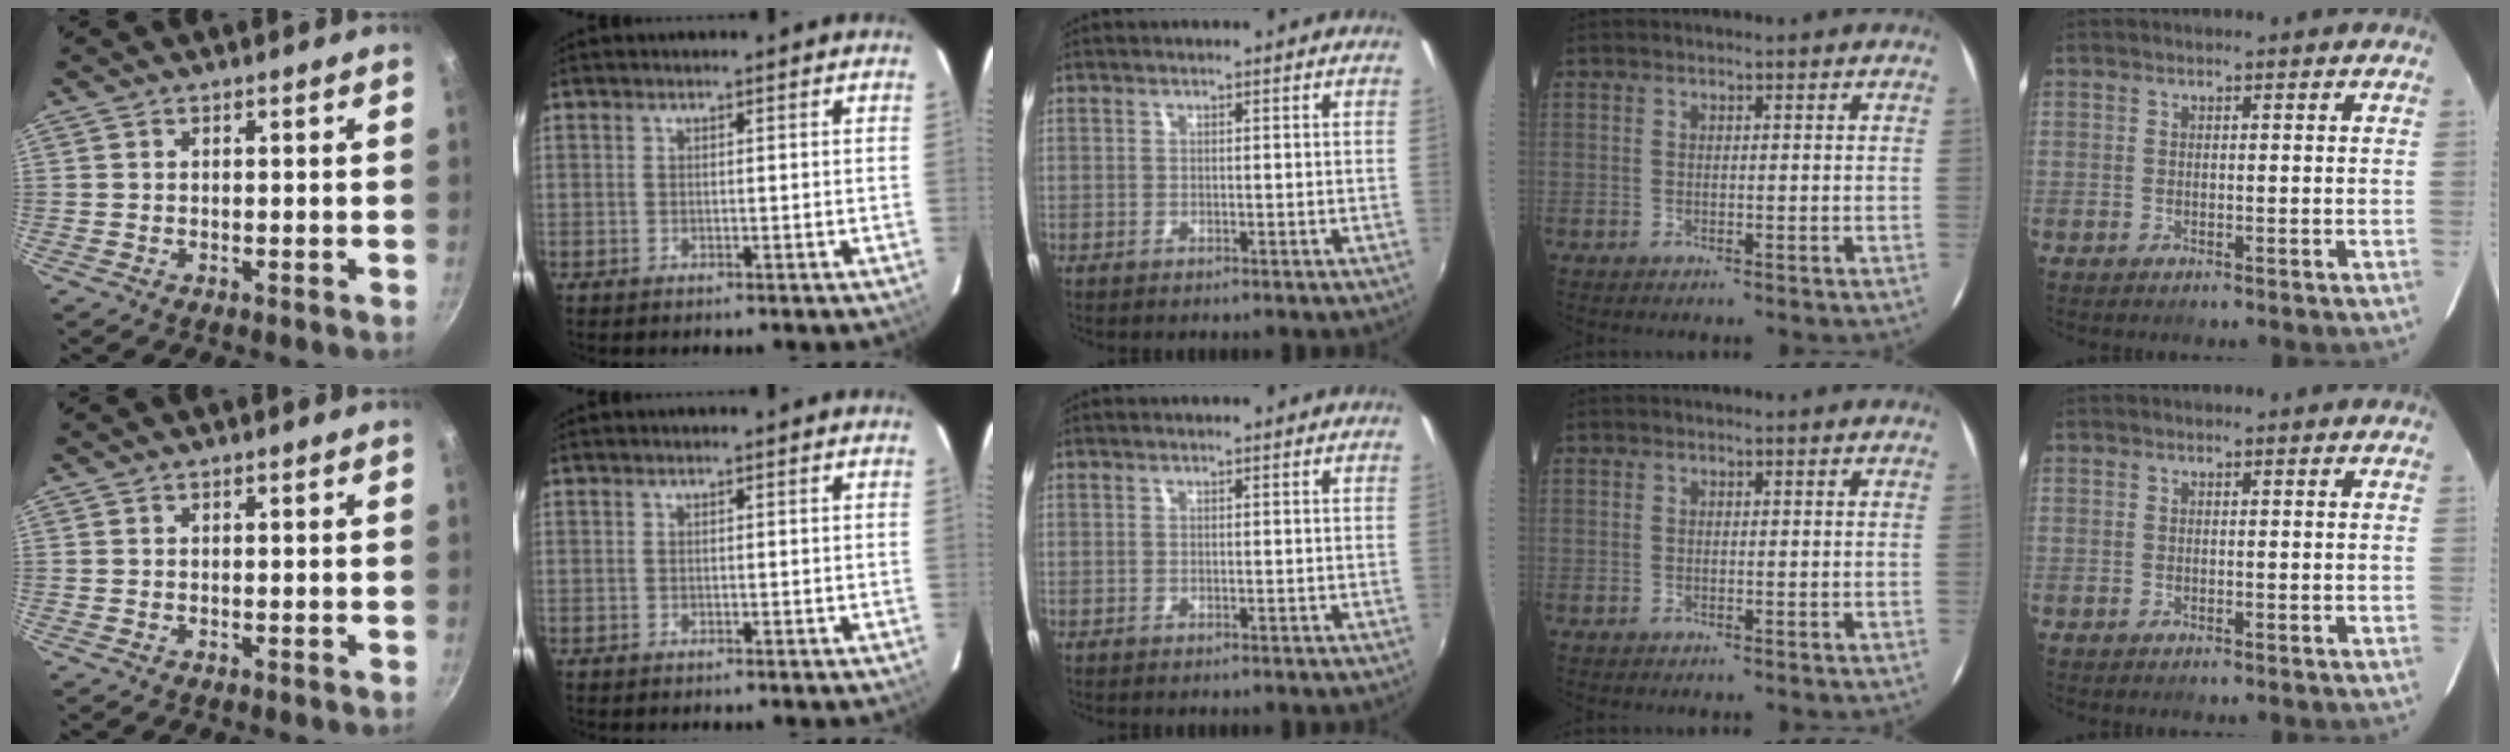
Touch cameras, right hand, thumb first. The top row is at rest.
{}